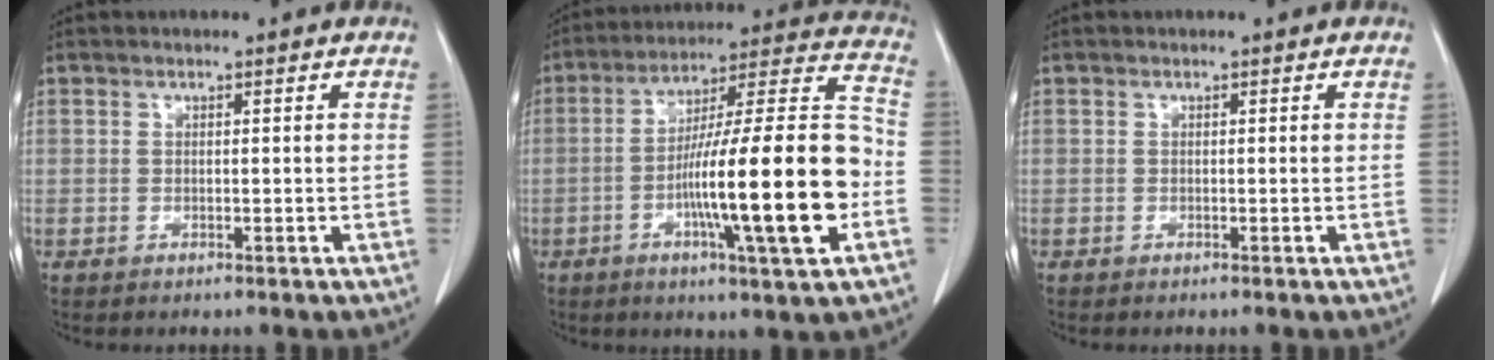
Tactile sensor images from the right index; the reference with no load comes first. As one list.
[{"total": 21.3, "force": [-5.5, 1.1, 20.5], "torque": [-0.312, 0.004, -0.086]}, {"total": 0.0}]